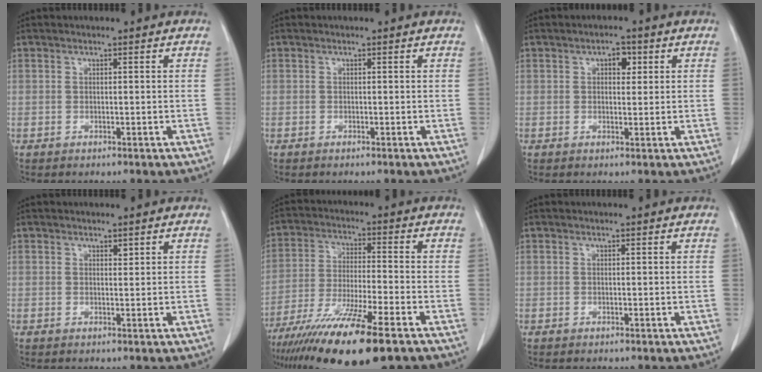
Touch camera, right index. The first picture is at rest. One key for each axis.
{"total": 0.0}
{"total": 2.5, "fx": 0.9, "fy": 1.4, "fz": 1.8, "tx": -0.025, "ty": 0.005, "tz": 0.012}
{"total": 0.6, "fx": 0.5, "fy": 0.2, "fz": 0.3, "tx": -0.007, "ty": -0.005, "tz": 0.006}
{"total": 16.3, "fx": -10.9, "fy": 1.0, "fz": 12.1, "tx": -0.220, "ty": -0.049, "tz": -0.191}
{"total": 0.0}